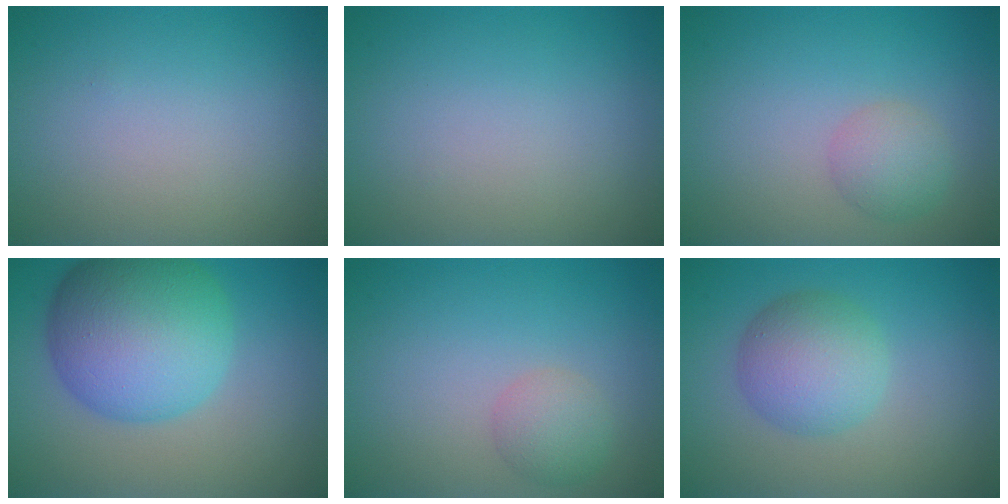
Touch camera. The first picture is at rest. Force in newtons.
{"total": 0.0}
{"total": 2.3, "press": 2.3, "slide": 0.1}
{"total": 10.9, "press": 10.9, "slide": 0.1}
{"total": 2.1, "press": 2.1, "slide": 0.1}
{"total": 4.7, "press": 4.7, "slide": 0.2}